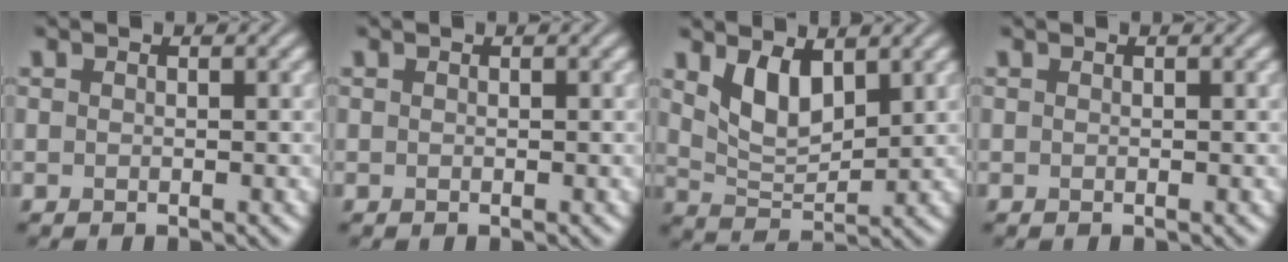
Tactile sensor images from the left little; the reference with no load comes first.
{"total": 0.0}
{"total": 4.3, "force": [2.1, 2.1, 3.1], "torque": [-0.066, -0.008, 0.045]}
{"total": 0.0}